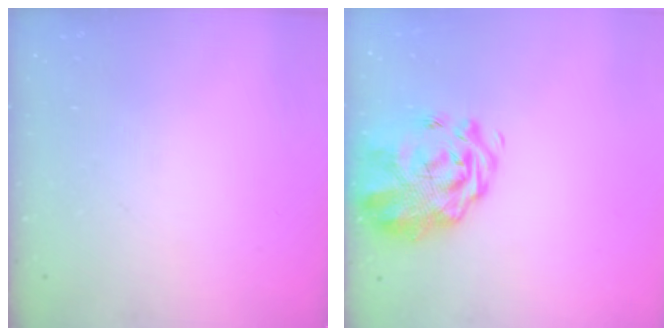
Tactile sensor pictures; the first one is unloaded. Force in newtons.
{"total": 4.4, "press": 4.1, "slide": 1.7}